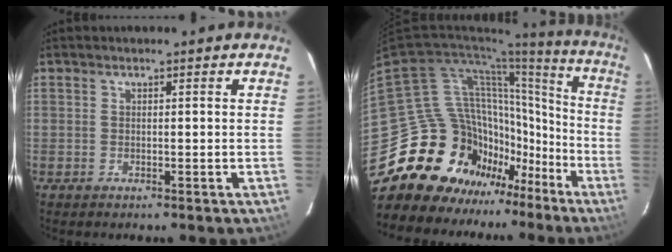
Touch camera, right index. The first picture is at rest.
{"total": 22.4, "force": [-15.1, 15.8, 4.6], "torque": [-0.082, 0.076, -0.237]}